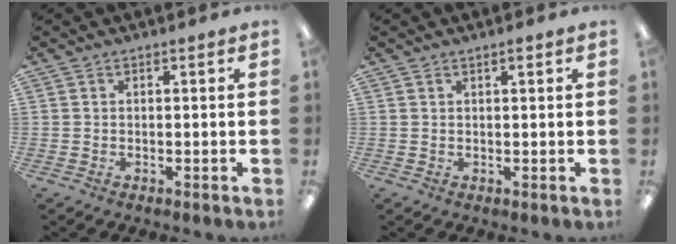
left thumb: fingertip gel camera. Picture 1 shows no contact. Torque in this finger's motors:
{"motor_torque": [-0.07, 0.00, 0.00, 0.11, 0.03]}